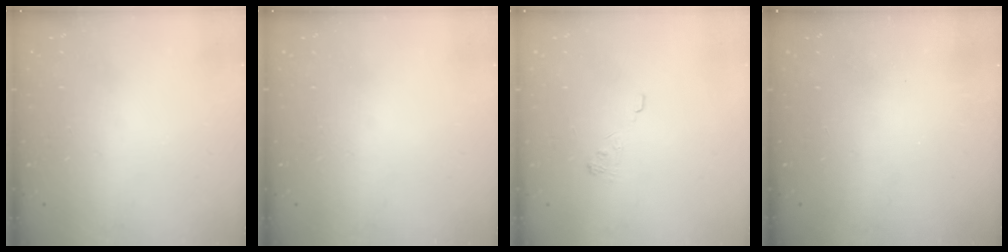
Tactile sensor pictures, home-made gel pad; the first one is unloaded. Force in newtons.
{"total": 0.0}
{"total": 2.3, "press": 1.9, "slide": 1.4}
{"total": 2.1, "press": 2.0, "slide": 0.7}